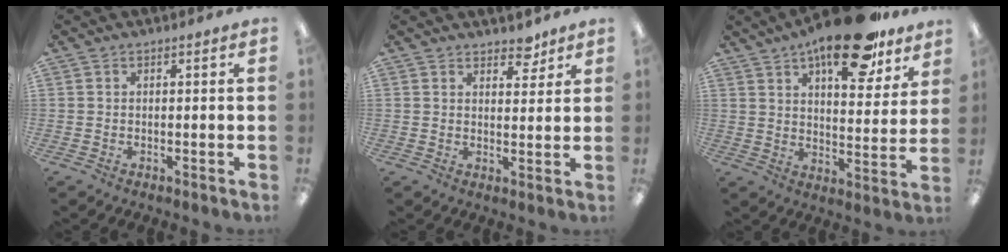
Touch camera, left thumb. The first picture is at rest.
{"total": 4.3, "force": [3.7, 1.9, 1.0], "torque": [0.005, -0.024, 0.062]}
{"total": 19.2, "force": [13.1, 7.4, 11.9], "torque": [-0.167, -0.071, 0.211]}